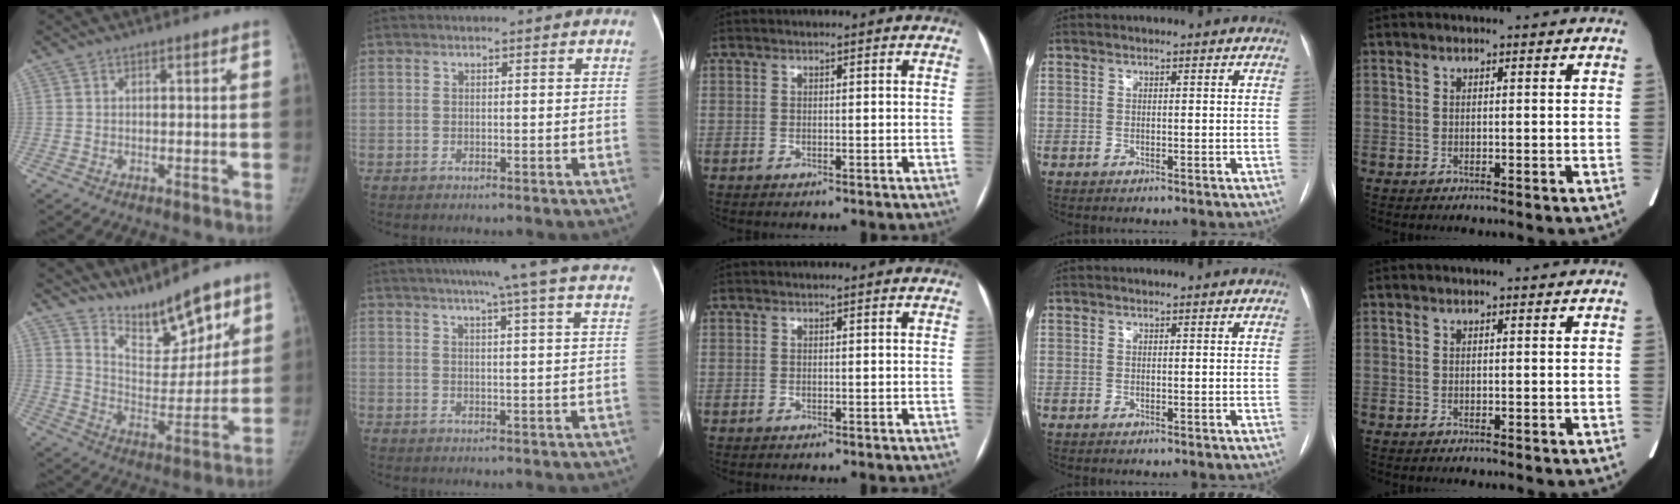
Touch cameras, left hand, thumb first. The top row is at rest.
{"thumb": {"total": 14.6, "force": [11.5, 5.1, 7.4], "torque": [-0.071, -0.081, 0.203]}, "index": {"total": 22.2, "force": [19.2, -0.3, 11.2], "torque": [-0.171, -0.013, 0.231]}}